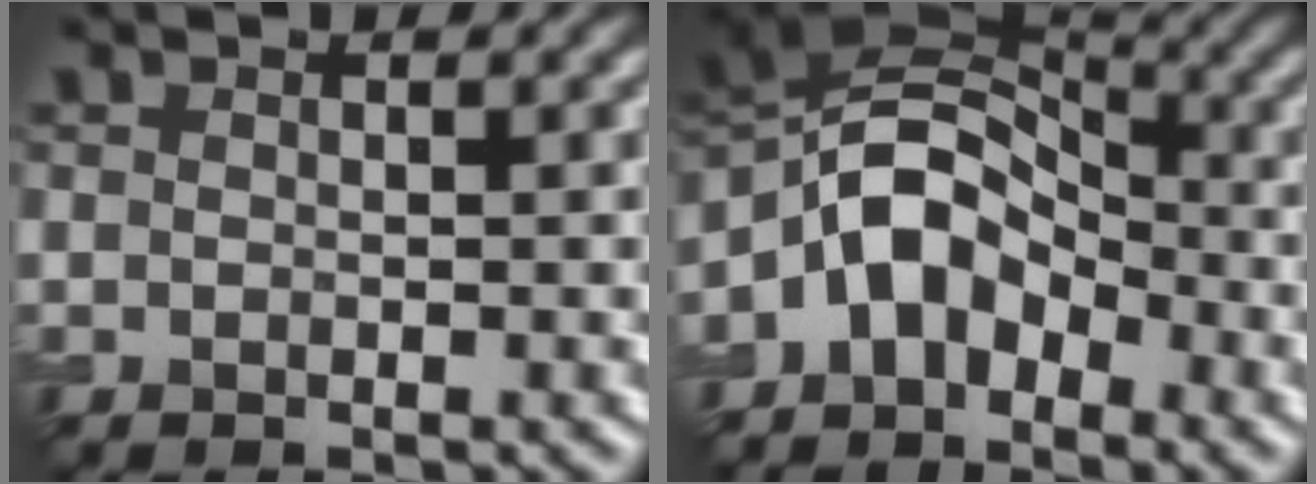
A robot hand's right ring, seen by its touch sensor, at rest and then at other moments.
{"total": 6.8, "force": [-2.7, 4.5, 4.3], "torque": [-0.064, 0.020, -0.065]}